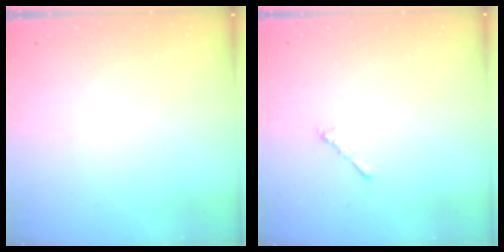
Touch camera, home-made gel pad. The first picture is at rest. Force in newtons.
{"total": 2.3, "press": 2.2, "slide": 0.6}